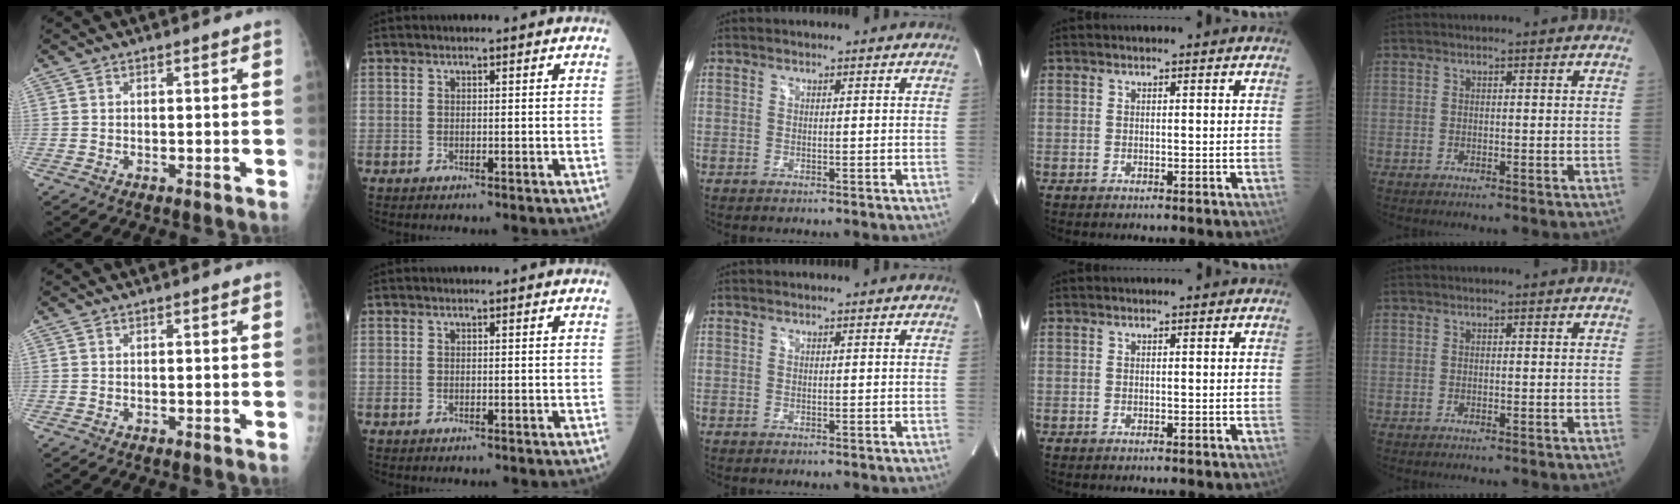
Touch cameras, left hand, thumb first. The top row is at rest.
{}